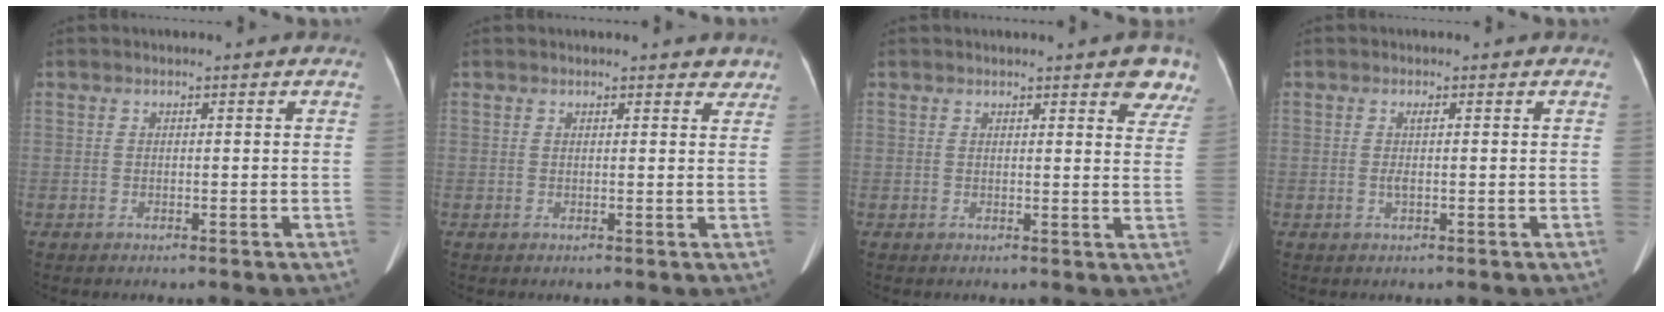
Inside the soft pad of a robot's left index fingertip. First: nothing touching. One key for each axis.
{"total": 3.1, "fx": 2.7, "fy": 1.3, "fz": 0.7, "tx": 0.011, "ty": -0.004, "tz": 0.018}
{"total": 5.8, "fx": 4.6, "fy": 1.5, "fz": 3.2, "tx": -0.016, "ty": -0.010, "tz": 0.036}
{"total": 1.4, "fx": 0.0, "fy": 0.2, "fz": 1.4, "tx": -0.032, "ty": 0.000, "tz": 0.002}